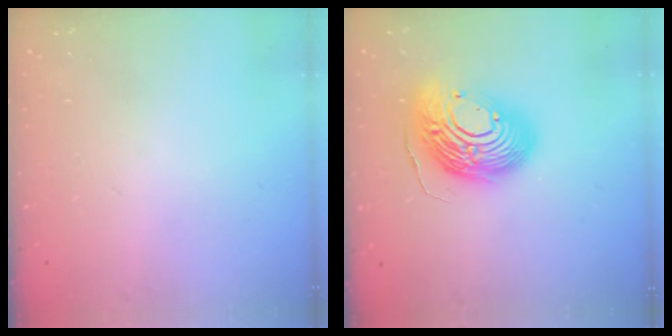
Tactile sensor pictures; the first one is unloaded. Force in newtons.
{"total": 18.8, "press": 18.6, "slide": 2.8}